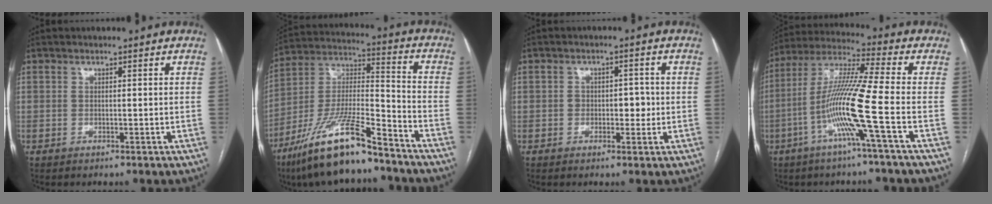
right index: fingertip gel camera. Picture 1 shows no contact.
{"total": 18.1, "force": [-13.2, 2.5, 12.2], "torque": [-0.251, -0.017, -0.238]}
{"total": 3.4, "force": [-0.4, 2.2, 2.6], "torque": [-0.031, 0.010, -0.003]}
{"total": 12.9, "force": [-4.3, -1.8, 12.0], "torque": [-0.240, -0.001, -0.092]}